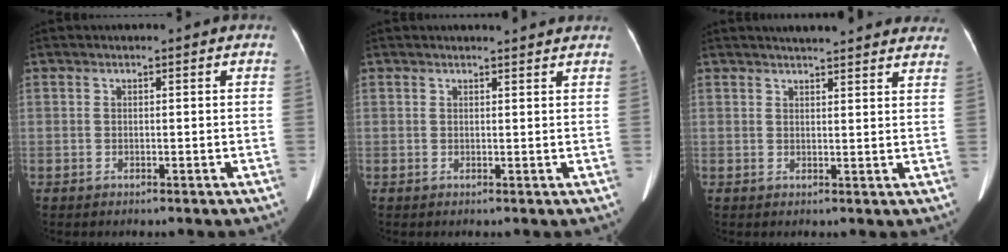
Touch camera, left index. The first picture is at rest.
{"total": 3.2, "force": [3.1, 0.0, 0.7], "torque": [-0.013, 0.007, 0.033]}
{"total": 16.0, "force": [14.6, 2.5, 6.0], "torque": [-0.067, 0.017, 0.167]}